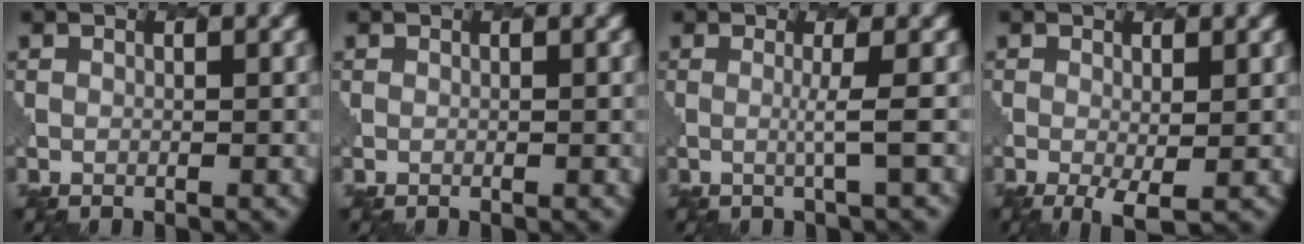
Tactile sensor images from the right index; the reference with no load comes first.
{"total": 0.0}
{"total": 1.4, "force": [0.1, 0.1, 1.4], "torque": [-0.022, -0.004, -0.008]}
{"total": 2.6, "force": [-0.6, 0.7, 2.4], "torque": [-0.048, -0.013, -0.007]}